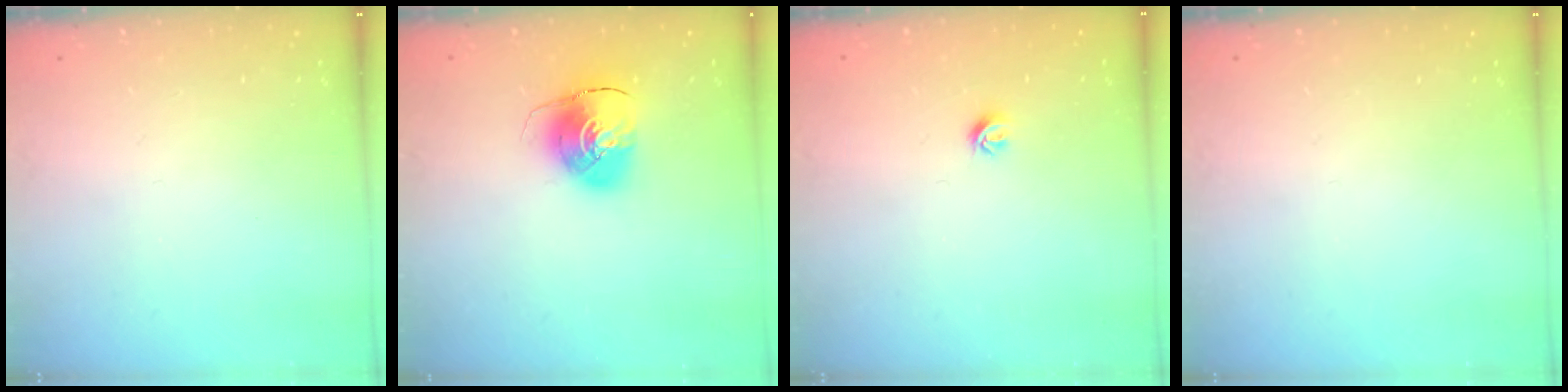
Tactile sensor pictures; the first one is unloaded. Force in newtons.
{"total": 10.1, "press": 10.1, "slide": 0.7}
{"total": 4.9, "press": 4.8, "slide": 0.9}
{"total": 0.0}